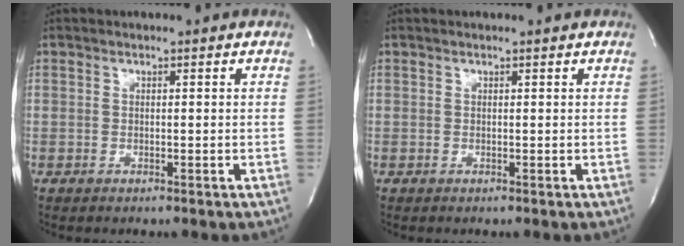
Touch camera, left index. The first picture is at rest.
{"total": 0.6, "force": [0.6, 0.0, 0.1], "torque": [-0.007, 0.000, 0.006]}